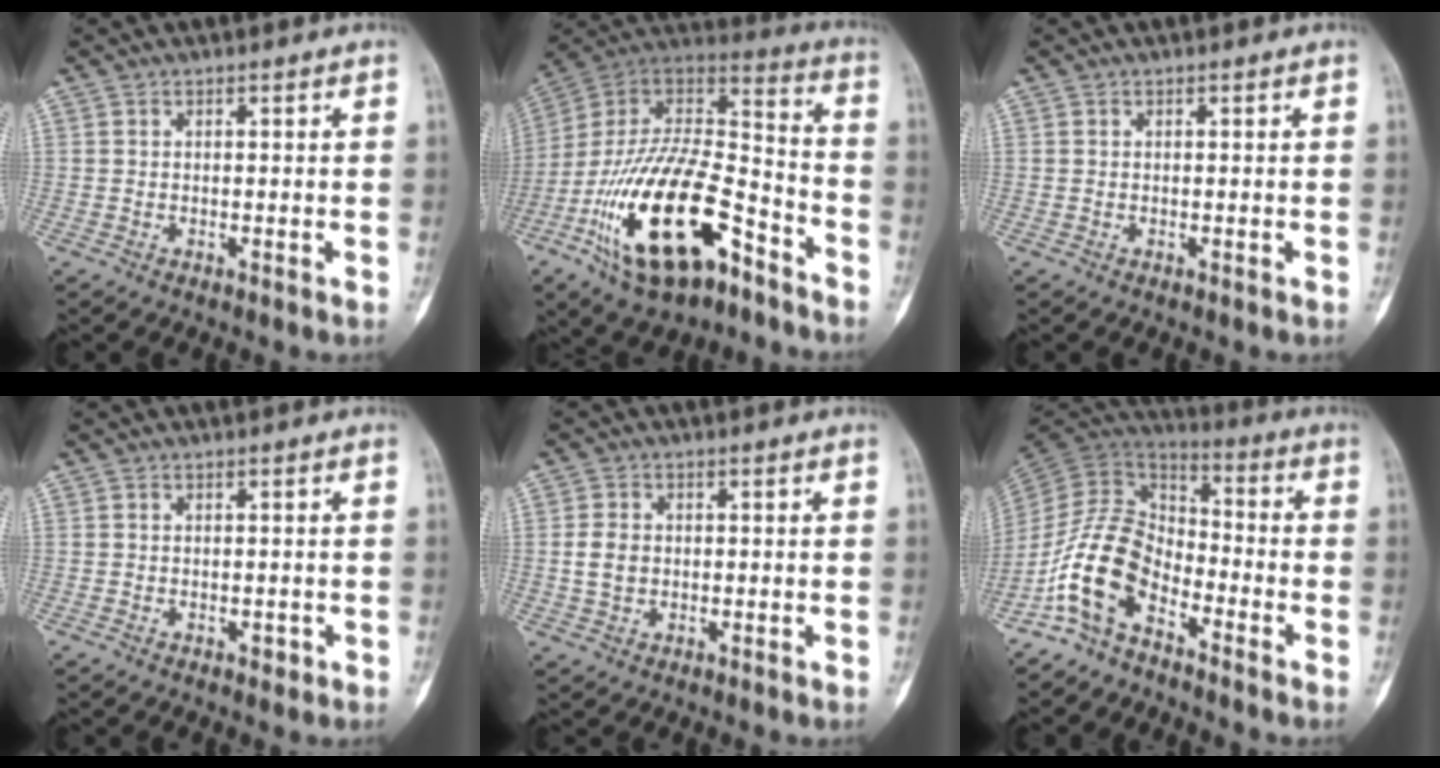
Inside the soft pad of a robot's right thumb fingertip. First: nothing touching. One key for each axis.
{"total": 27.4, "fx": -12.9, "fy": 12.4, "fz": 20.7, "tx": -0.421, "ty": 0.059, "tz": -0.224}
{"total": 0.0}
{"total": 1.1, "fx": -0.4, "fy": 0.7, "fz": 0.7, "tx": -0.006, "ty": 0.004, "tz": -0.005}
{"total": 3.8, "fx": -0.1, "fy": 3.0, "fz": 2.3, "tx": -0.035, "ty": 0.004, "tz": 0.000}
{"total": 12.8, "fx": -7.0, "fy": 7.3, "fz": 7.9, "tx": -0.145, "ty": 0.070, "tz": -0.152}